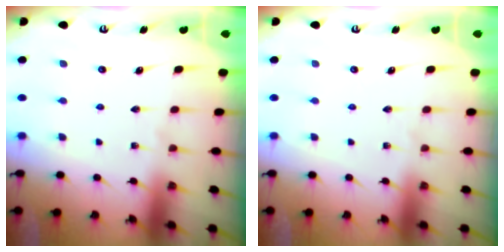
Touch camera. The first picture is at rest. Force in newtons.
{"total": 0.0}